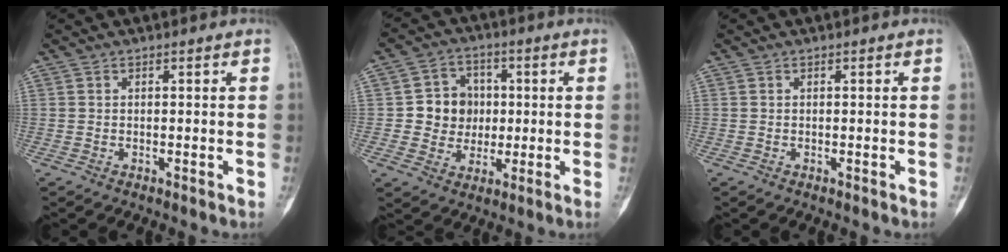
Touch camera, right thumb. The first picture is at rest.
{"total": 8.6, "force": [0.3, 8.0, 3.3], "torque": [-0.010, 0.010, 0.002]}
{"total": 0.0}